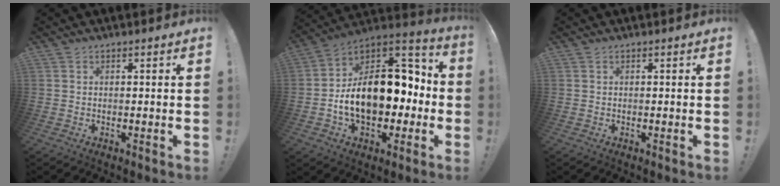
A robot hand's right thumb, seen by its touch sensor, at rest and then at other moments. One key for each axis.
{"total": 21.9, "fx": -2.2, "fy": 14.3, "fz": 16.4, "tx": -0.250, "ty": 0.015, "tz": -0.021}
{"total": 0.0}